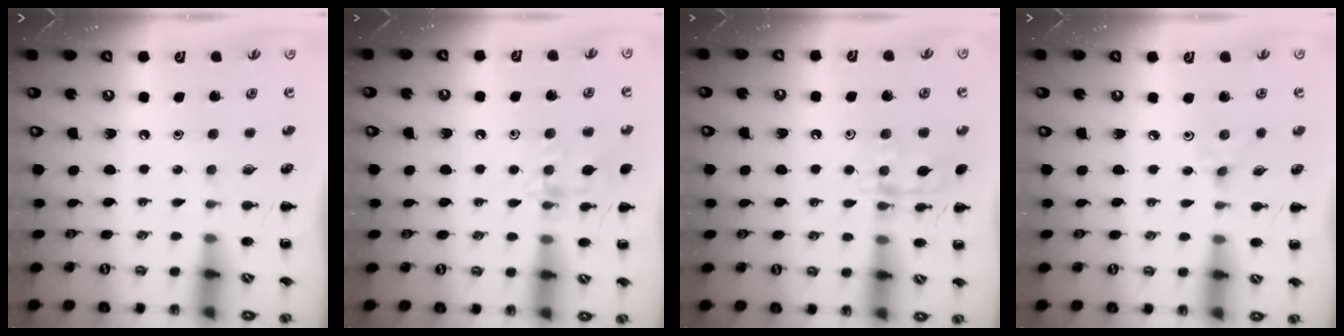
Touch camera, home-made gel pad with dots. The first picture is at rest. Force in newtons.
{"total": 10.2, "press": 10.2, "slide": 0.6}
{"total": 11.1, "press": 11.1, "slide": 0.6}
{"total": 1.7, "press": 1.6, "slide": 0.6}